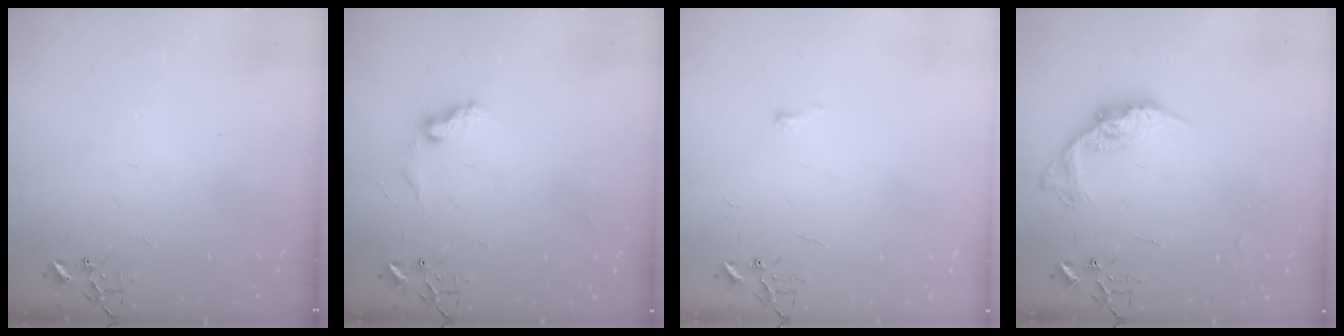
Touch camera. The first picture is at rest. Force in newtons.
{"total": 7.9, "press": 7.9, "slide": 0.5}
{"total": 3.4, "press": 3.4, "slide": 0.5}
{"total": 12.6, "press": 12.6, "slide": 0.5}